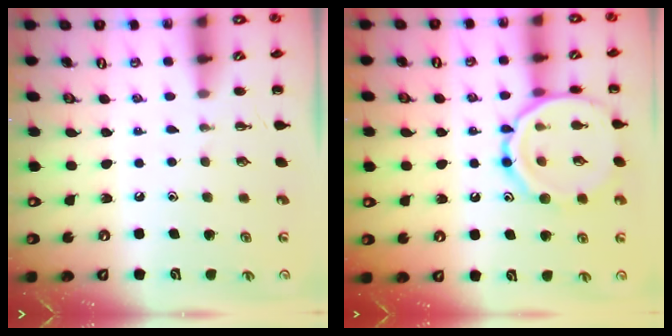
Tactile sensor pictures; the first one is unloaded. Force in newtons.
{"total": 14.6, "press": 14.6, "slide": 0.8}